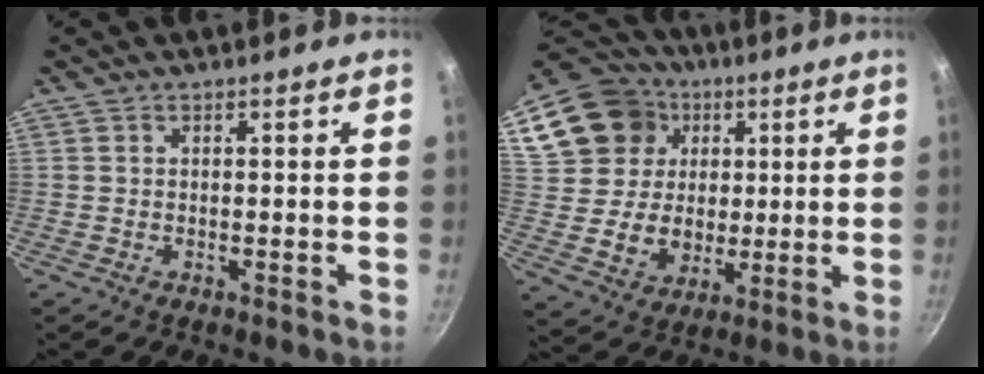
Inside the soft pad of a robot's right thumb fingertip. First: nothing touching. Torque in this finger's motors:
{"motor_torque": [-0.46, 2.34, 0.39, -0.33, 0.09]}